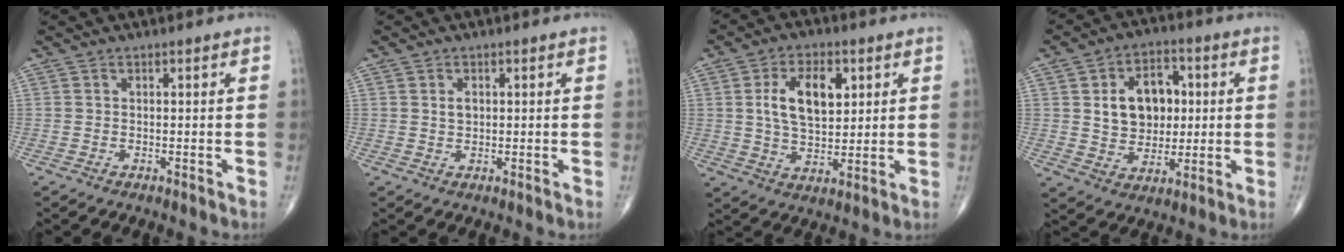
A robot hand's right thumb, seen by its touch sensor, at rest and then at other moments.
{"total": 1.8, "force": [0.5, 1.3, 1.3], "torque": [-0.018, -0.002, 0.009]}
{"total": 11.2, "force": [3.0, 6.5, 8.7], "torque": [-0.131, -0.008, 0.055]}
{"total": 12.4, "force": [2.1, 9.1, 8.2], "torque": [-0.092, 0.002, 0.039]}